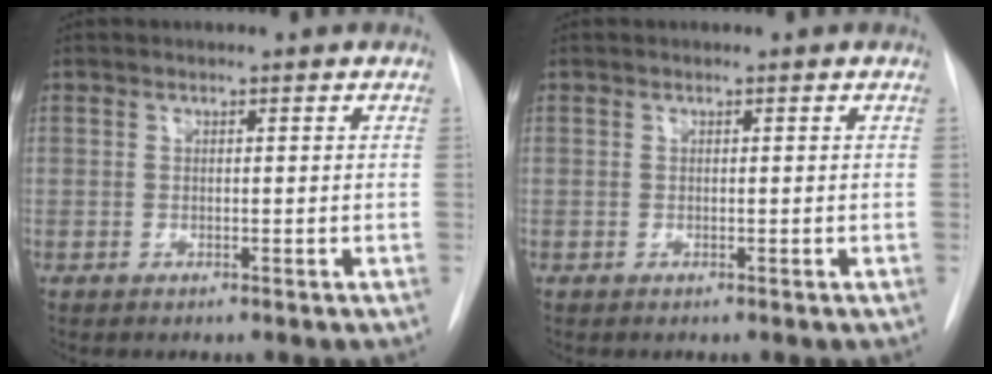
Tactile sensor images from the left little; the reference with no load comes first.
{"total": 0.0}